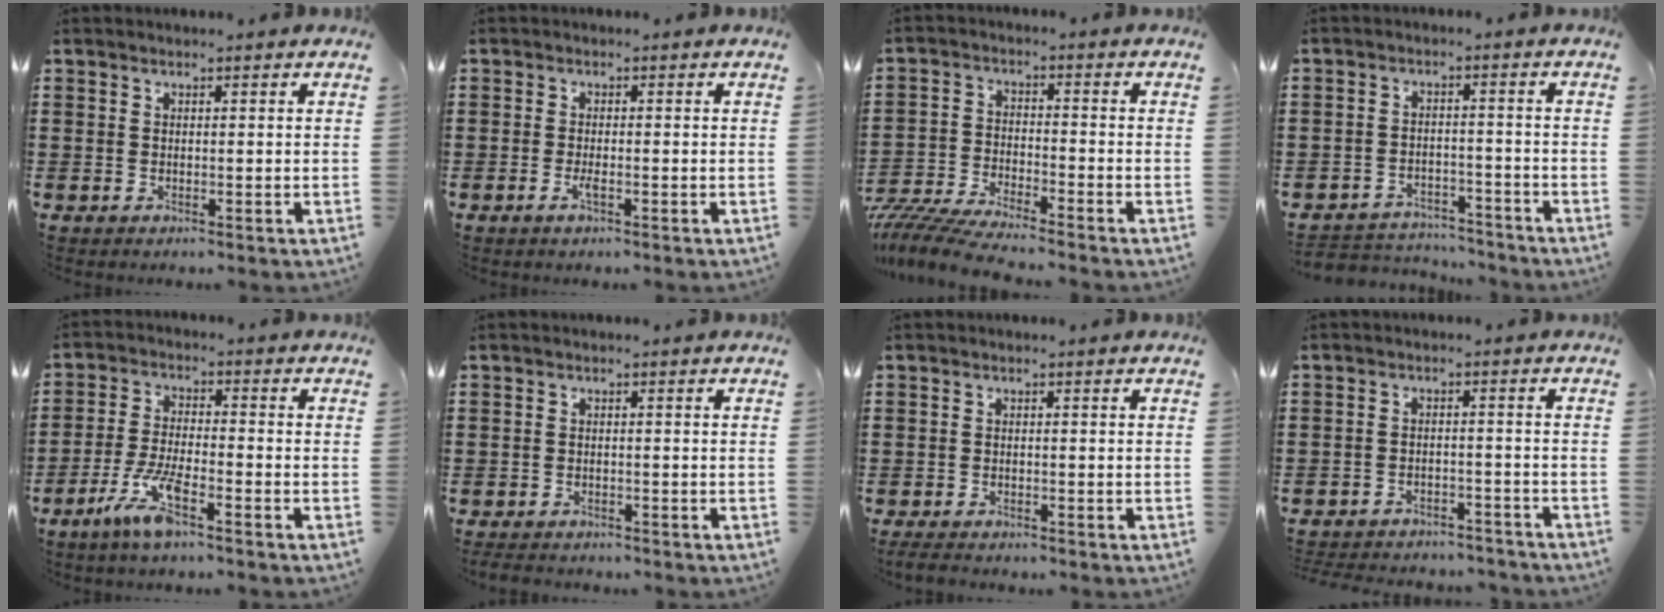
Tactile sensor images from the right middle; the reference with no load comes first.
{"total": 1.6, "force": [-0.7, 0.3, 1.4], "torque": [-0.034, -0.004, -0.014]}
{"total": 6.0, "force": [-5.8, 0.0, 1.4], "torque": [-0.047, -0.013, -0.121]}
{"total": 3.7, "force": [-3.7, 0.8, -0.2], "torque": [-0.006, 0.002, -0.079]}
{"total": 7.1, "force": [-4.1, 1.4, 5.6], "torque": [-0.124, -0.007, -0.078]}
{"total": 1.2, "force": [-1.2, 0.2, 0.1], "torque": [-0.006, -0.001, -0.026]}
{"total": 1.2, "force": [-1.1, 0.2, 0.3], "torque": [-0.009, -0.002, -0.022]}
{"total": 3.2, "force": [-3.2, 0.3, 0.0], "torque": [-0.007, 0.001, -0.068]}